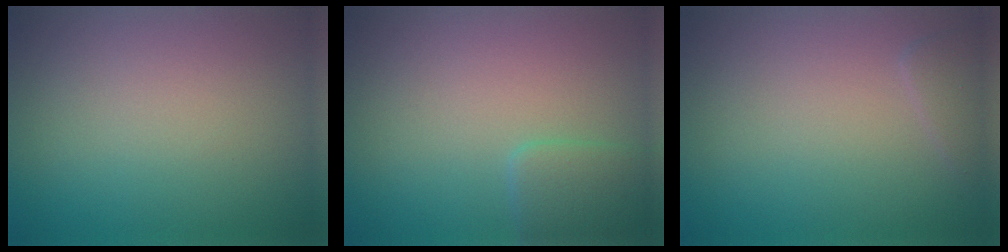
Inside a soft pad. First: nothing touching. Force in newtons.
{"total": 2.1, "press": 2.1, "slide": 0.1}
{"total": 1.1, "press": 1.1, "slide": 0.1}